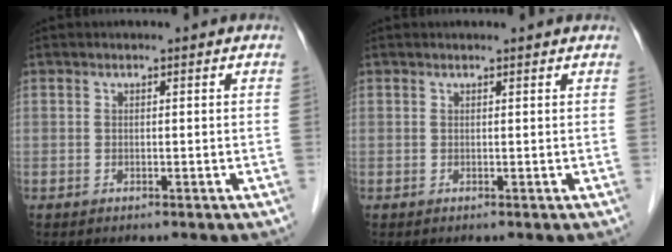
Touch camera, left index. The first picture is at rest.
{"total": 2.0, "force": [1.9, 0.2, 0.5], "torque": [-0.011, 0.013, 0.020]}